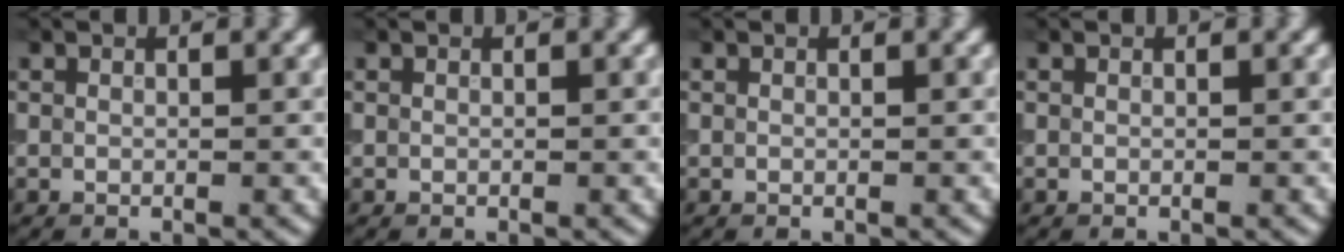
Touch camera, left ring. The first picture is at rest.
{"total": 0.0}
{"total": 0.0}
{"total": 0.0}